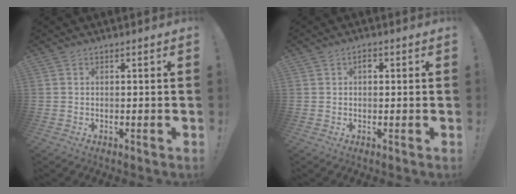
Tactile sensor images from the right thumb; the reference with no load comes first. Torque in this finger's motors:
{"motor_torque": [0.42, 0.55, 0.12, -0.17, 0.00]}